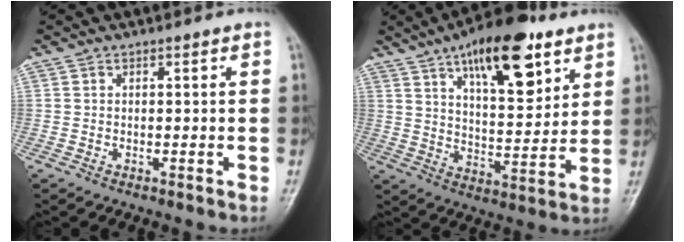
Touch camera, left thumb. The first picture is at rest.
{"total": 18.3, "force": [10.1, 7.4, 13.3], "torque": [-0.165, -0.042, 0.161]}